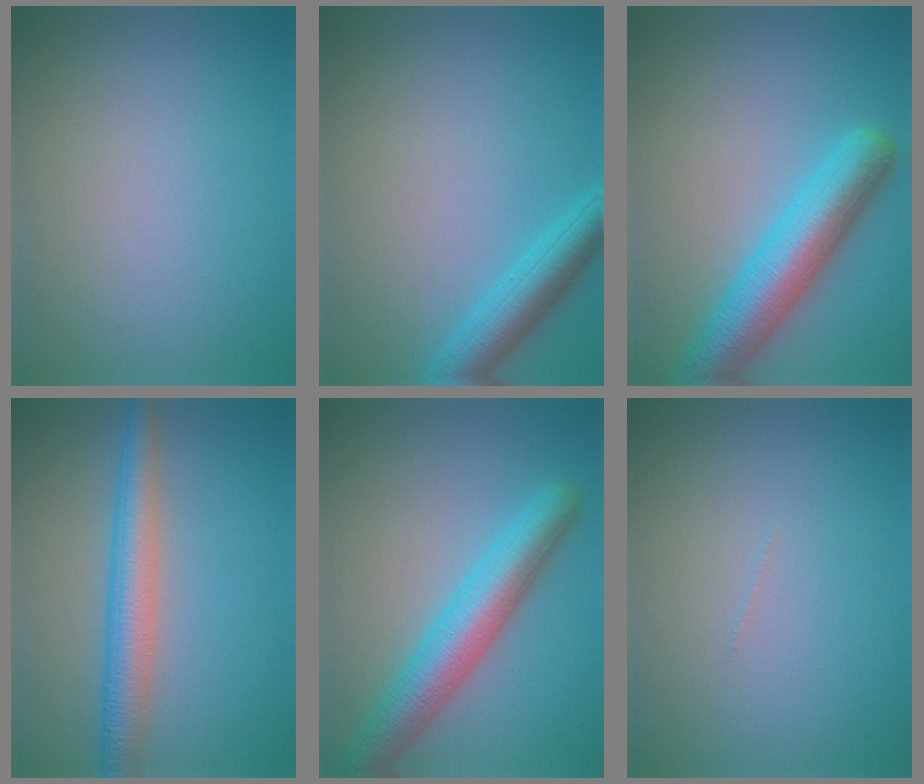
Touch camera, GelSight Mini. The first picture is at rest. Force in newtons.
{"total": 4.1, "press": 4.1, "slide": 0.3}
{"total": 7.2, "press": 7.2, "slide": 0.3}
{"total": 4.8, "press": 4.8, "slide": 0.1}
{"total": 6.2, "press": 6.2, "slide": 0.1}
{"total": 0.0}